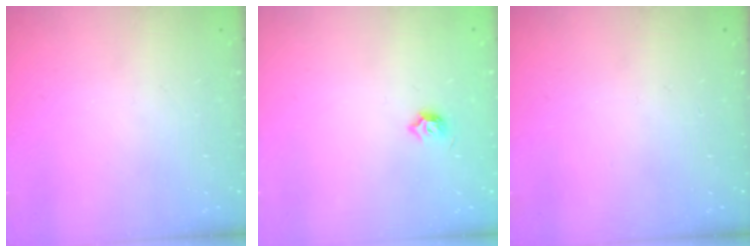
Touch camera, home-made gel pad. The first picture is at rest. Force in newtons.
{"total": 4.0, "press": 3.8, "slide": 1.0}
{"total": 0.0}